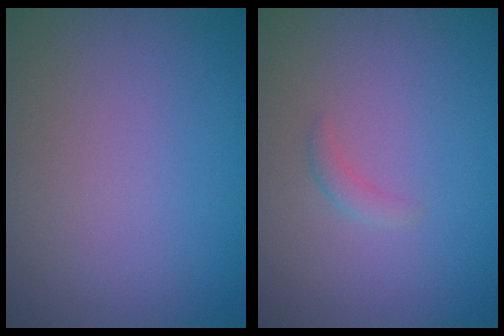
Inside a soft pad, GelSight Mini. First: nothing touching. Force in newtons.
{"total": 1.0, "press": 1.0, "slide": 0.0}